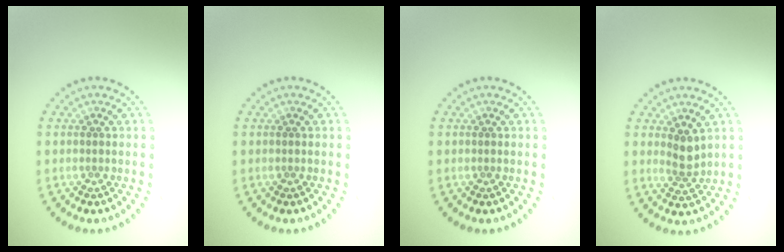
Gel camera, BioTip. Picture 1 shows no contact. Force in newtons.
{"total": 0.0}
{"total": 0.0}
{"total": 2.1, "press": 1.7, "slide": 1.2}